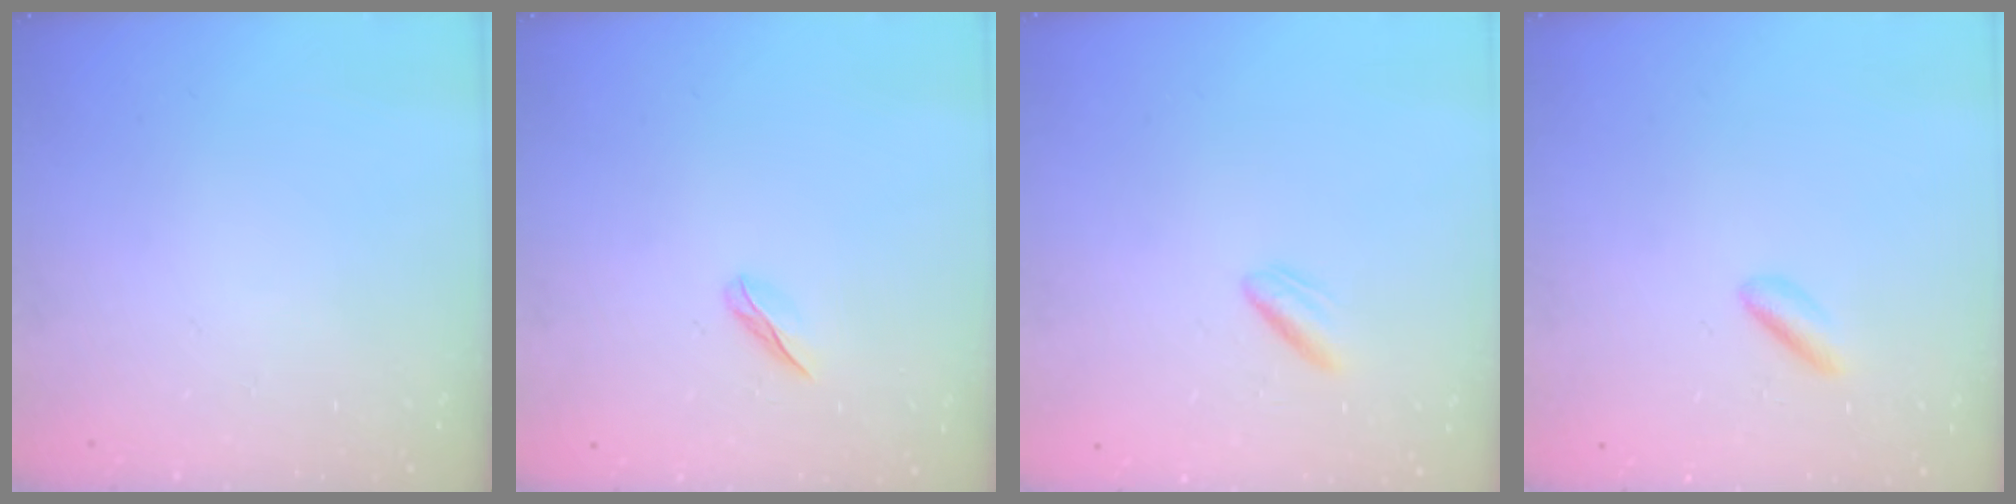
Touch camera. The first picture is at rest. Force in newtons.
{"total": 2.6, "press": 2.5, "slide": 0.7}
{"total": 2.1, "press": 1.8, "slide": 1.1}
{"total": 1.9, "press": 1.8, "slide": 0.7}